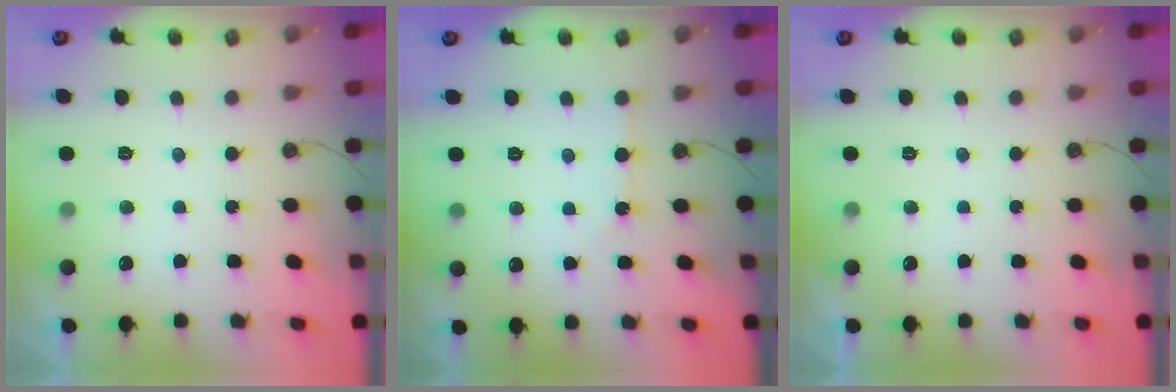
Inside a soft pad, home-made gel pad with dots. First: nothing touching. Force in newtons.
{"total": 2.7, "press": 2.7, "slide": 0.3}
{"total": 0.0}